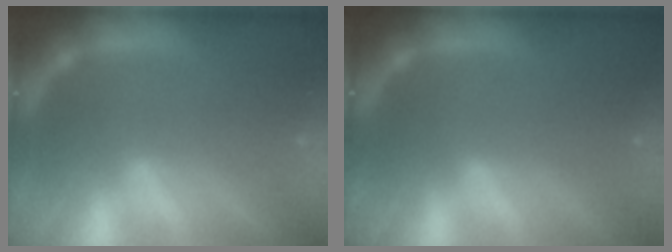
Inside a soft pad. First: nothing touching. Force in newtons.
{"total": 0.0}